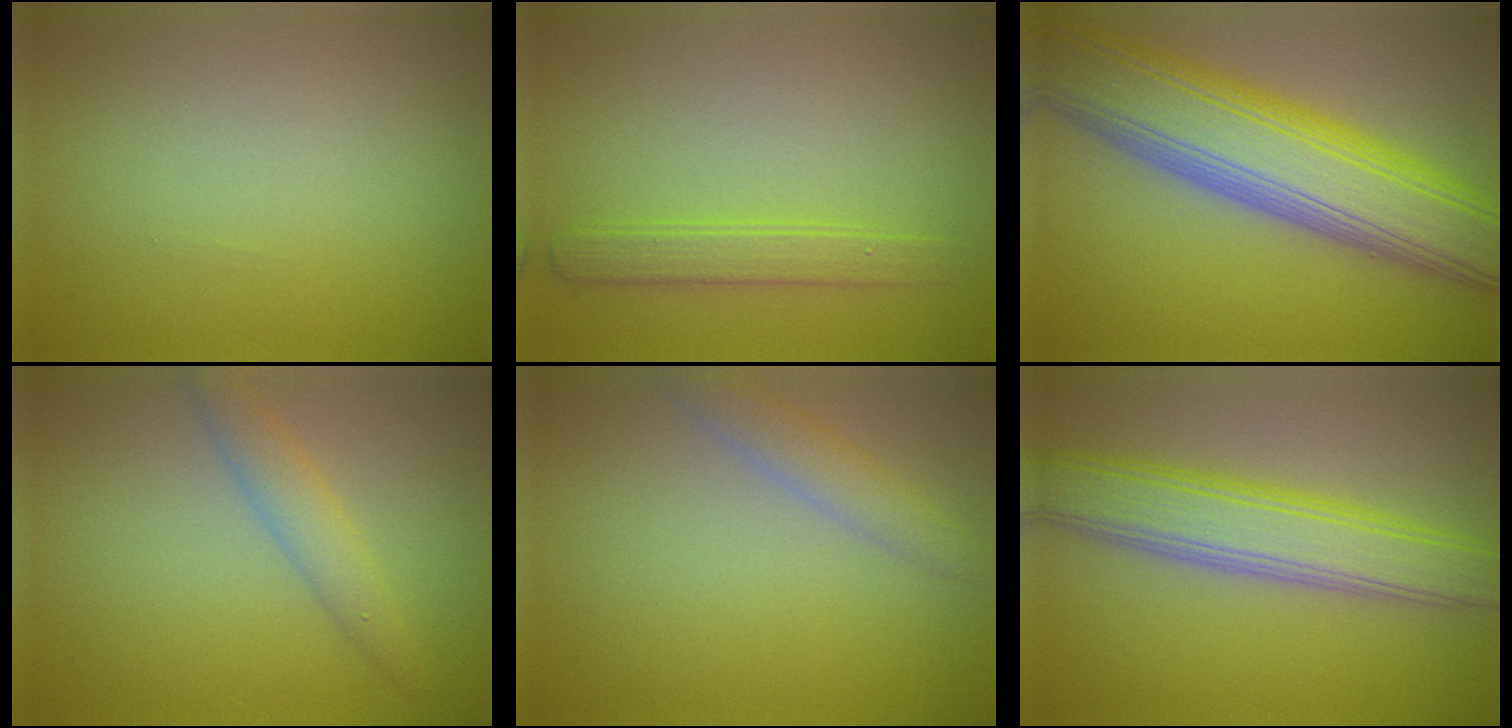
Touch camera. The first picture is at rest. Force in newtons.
{"total": 2.2, "press": 2.2, "slide": 0.2}
{"total": 12.2, "press": 12.1, "slide": 0.6}
{"total": 2.5, "press": 2.5, "slide": 0.1}
{"total": 2.5, "press": 2.5, "slide": 0.2}
{"total": 6.5, "press": 6.5, "slide": 0.1}